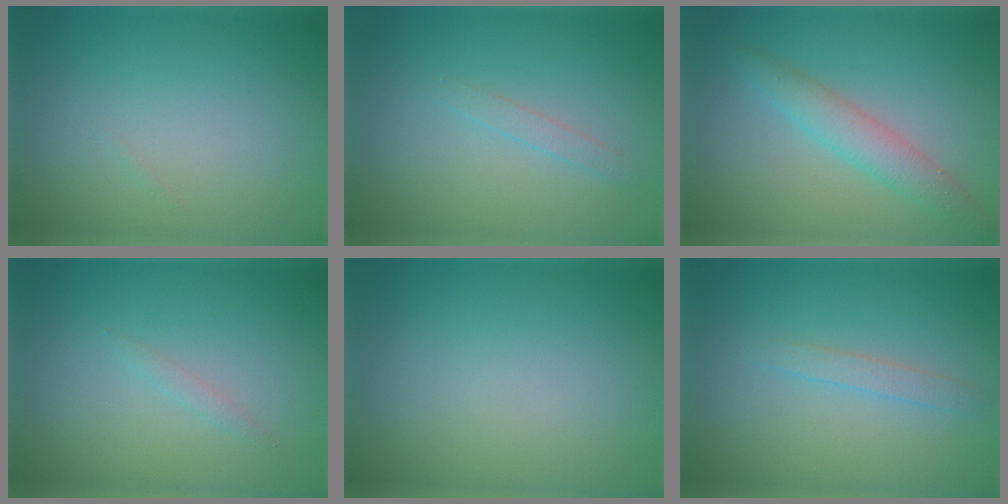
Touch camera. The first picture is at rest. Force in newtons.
{"total": 1.0, "press": 1.0, "slide": 0.1}
{"total": 3.4, "press": 3.4, "slide": 0.1}
{"total": 0.7, "press": 0.7, "slide": 0.1}
{"total": 0.0}
{"total": 1.3, "press": 1.3, "slide": 0.0}